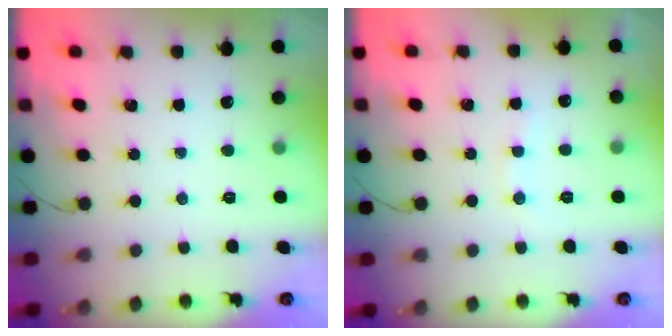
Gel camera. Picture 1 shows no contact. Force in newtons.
{"total": 6.1, "press": 6.0, "slide": 1.1}